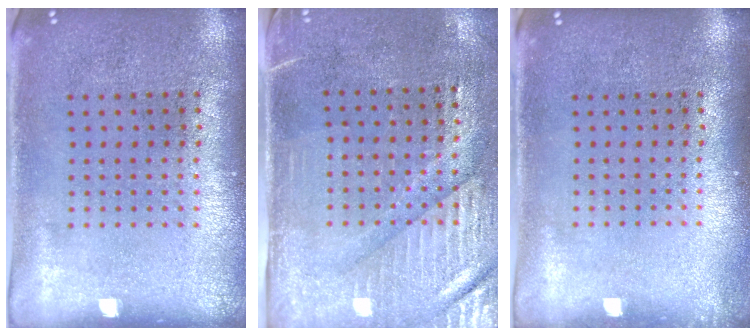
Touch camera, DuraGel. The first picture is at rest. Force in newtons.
{"total": 3.2, "press": 2.9, "slide": 1.5}
{"total": 0.7, "press": 0.7, "slide": 0.1}